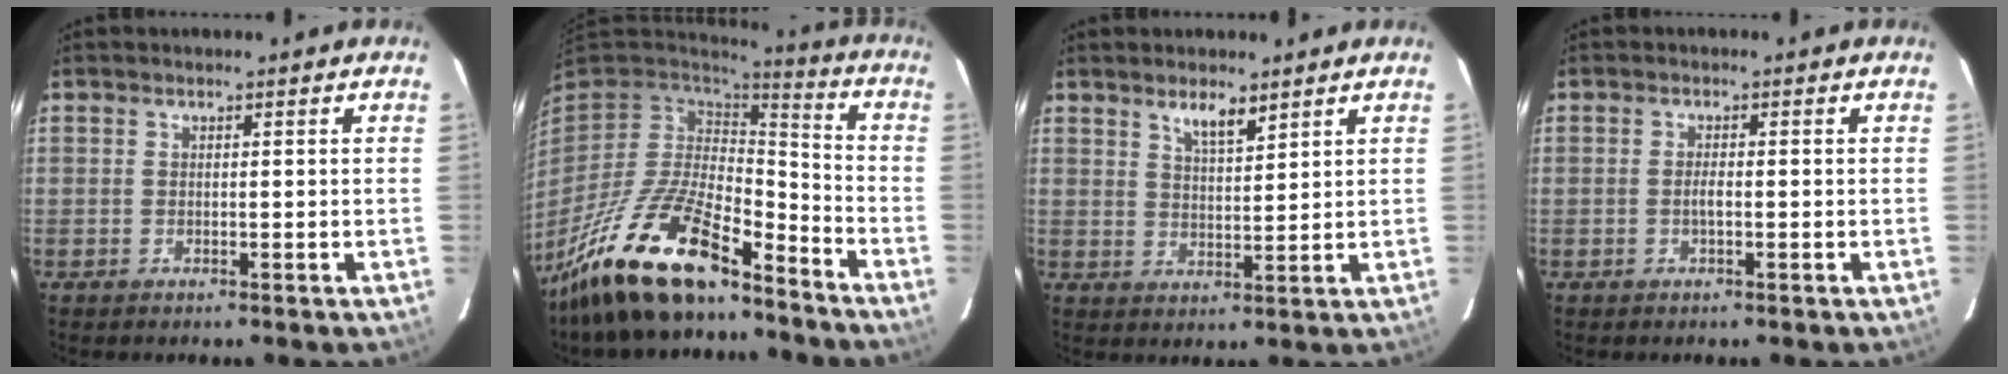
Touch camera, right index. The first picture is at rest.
{"total": 21.2, "force": [-15.1, 6.7, 13.2], "torque": [-0.271, -0.031, -0.271]}
{"total": 4.4, "force": [3.3, 1.1, 2.7], "torque": [-0.046, 0.001, 0.059]}
{"total": 1.3, "force": [-0.4, 0.4, 1.2], "torque": [-0.023, 0.000, -0.008]}